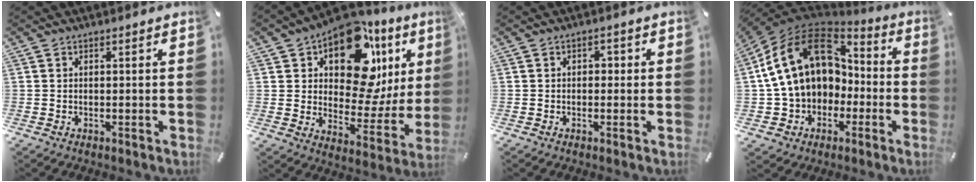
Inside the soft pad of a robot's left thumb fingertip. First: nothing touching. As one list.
[{"total": 18.1, "force": [10.1, 10.3, 11.0], "torque": [-0.154, -0.080, 0.171]}, {"total": 1.4, "force": [-0.6, 1.0, 0.8], "torque": [-0.015, 0.009, -0.015]}, {"total": 18.8, "force": [2.7, 14.7, 11.4], "torque": [-0.230, 0.007, 0.053]}]